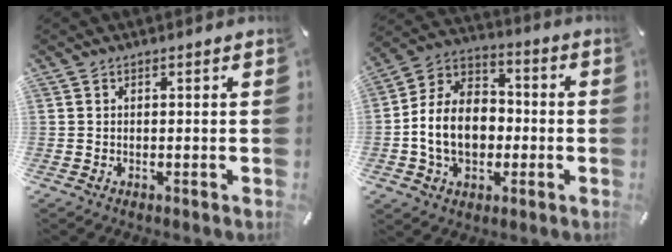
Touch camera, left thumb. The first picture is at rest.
{"total": 12.9, "force": [-2.5, 10.0, 7.7], "torque": [-0.193, 0.016, -0.047]}